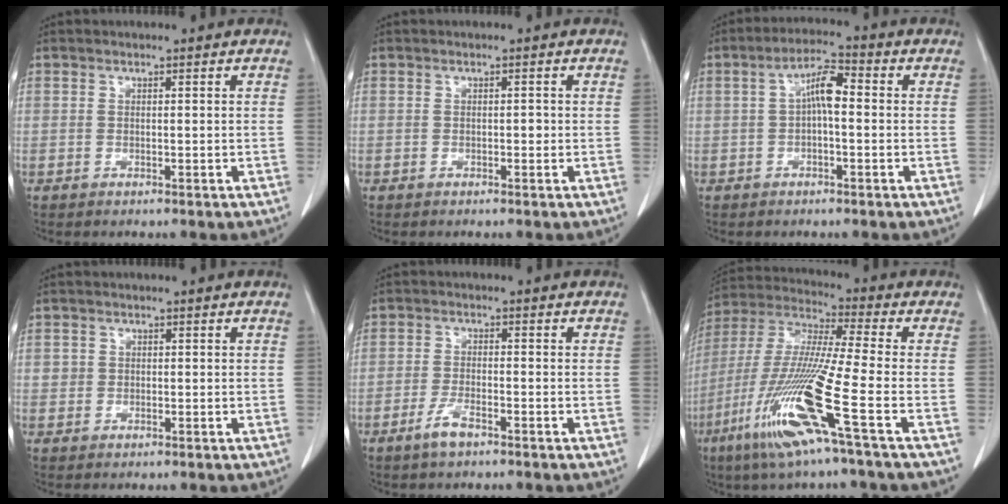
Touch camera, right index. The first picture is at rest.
{"total": 0.7, "force": [-0.1, 0.4, 0.6], "torque": [-0.005, 0.002, -0.002]}
{"total": 5.4, "force": [0.2, 1.5, 5.2], "torque": [-0.097, 0.021, 0.000]}
{"total": 1.4, "force": [0.2, 1.4, 0.3], "torque": [0.001, 0.005, 0.002]}
{"total": 3.5, "force": [-2.4, 0.7, 2.5], "torque": [-0.053, -0.001, -0.045]}
{"total": 16.9, "force": [-7.4, -0.8, 15.2], "torque": [-0.325, -0.033, -0.149]}